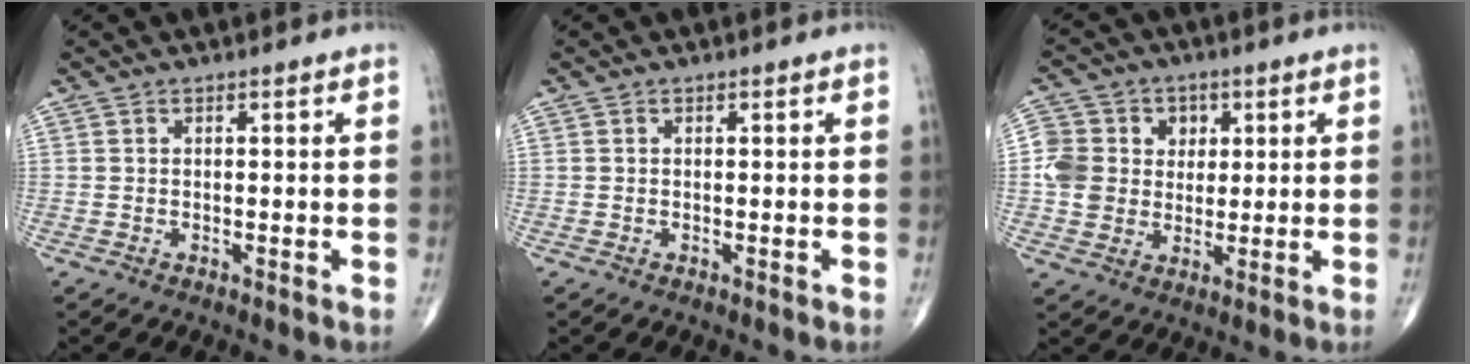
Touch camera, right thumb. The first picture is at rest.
{"total": 0.0}
{"total": 9.8, "force": [1.7, 8.9, 3.7], "torque": [-0.035, 0.006, 0.029]}